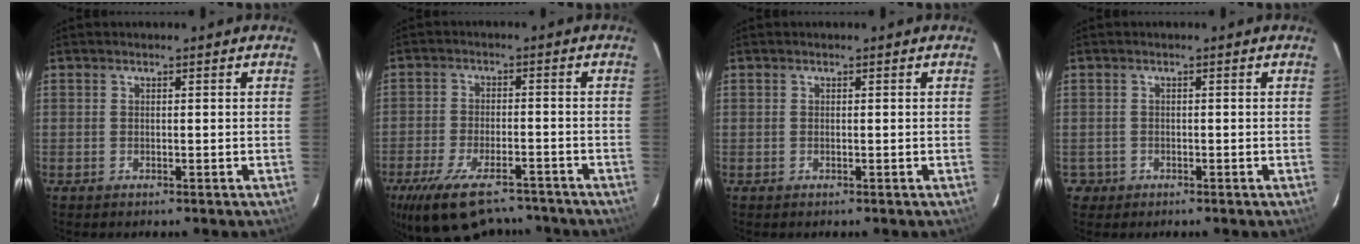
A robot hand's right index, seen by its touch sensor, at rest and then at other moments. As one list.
[{"total": 17.0, "force": [-12.7, 7.0, 8.9], "torque": [-0.189, -0.027, -0.198]}, {"total": 0.0}, {"total": 2.0, "force": [-0.5, 1.9, 0.2], "torque": [-0.004, 0.004, -0.004]}]